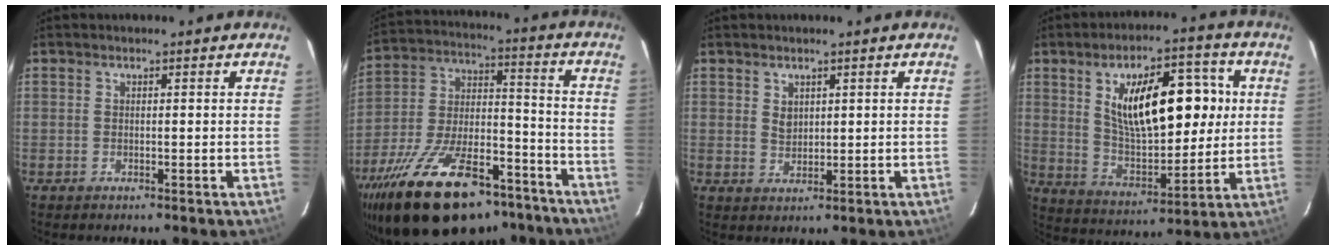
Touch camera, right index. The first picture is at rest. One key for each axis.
{"total": 27.9, "fx": -19.7, "fy": 11.7, "fz": 16.0, "tx": -0.301, "ty": -0.007, "tz": -0.297}
{"total": 2.3, "fx": 1.2, "fy": 1.7, "fz": 1.0, "tx": -0.012, "ty": 0.002, "tz": 0.024}
{"total": 18.4, "fx": 4.4, "fy": 8.5, "fz": 15.8, "tx": -0.260, "ty": 0.015, "tz": 0.087}